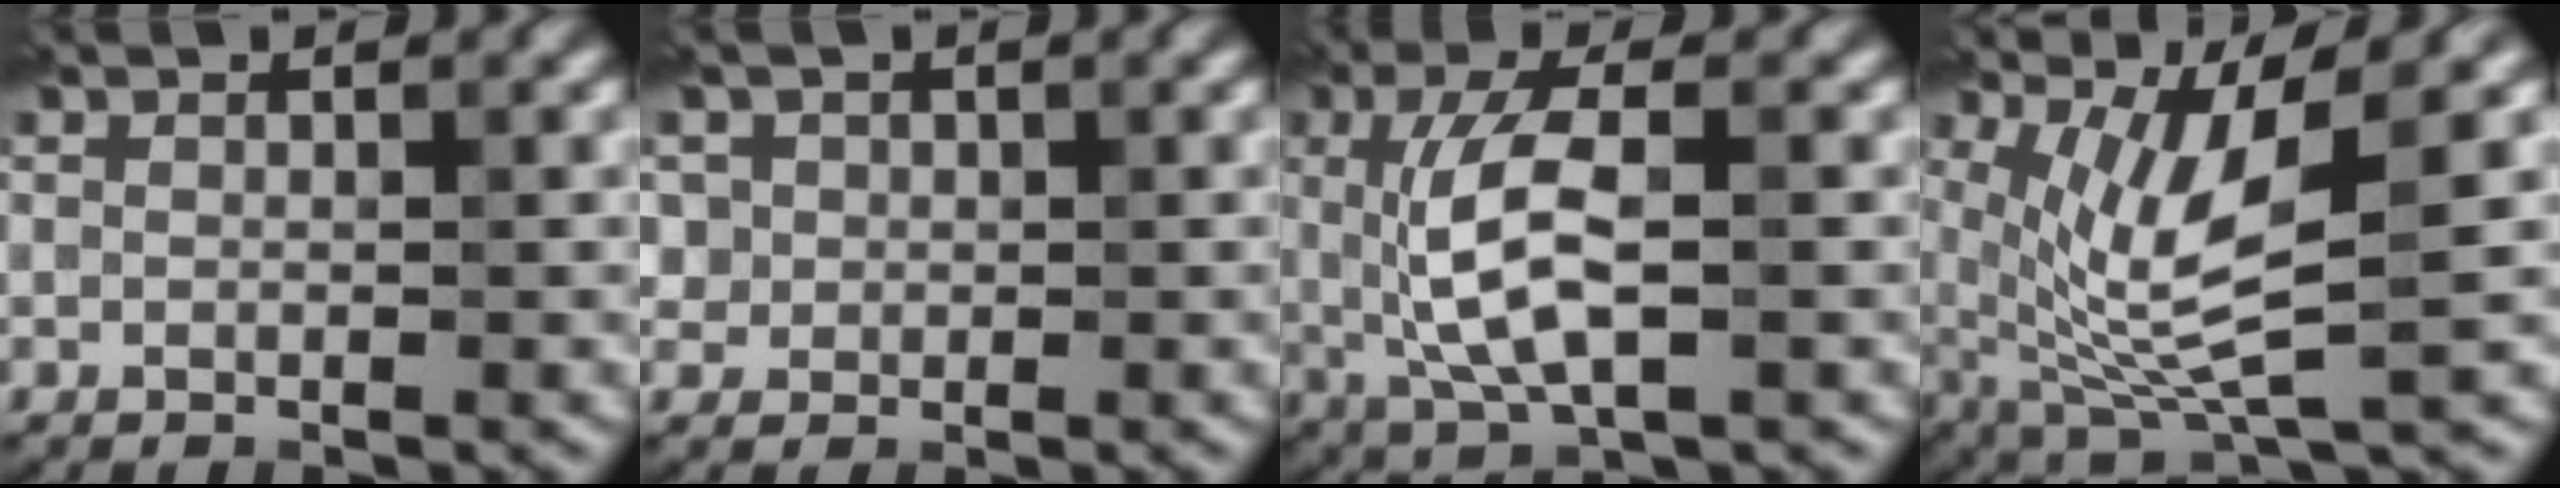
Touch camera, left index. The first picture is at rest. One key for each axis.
{"total": 3.0, "fx": 1.1, "fy": 2.7, "fz": 0.6, "tx": -0.006, "ty": 0.008, "tz": 0.019}
{"total": 6.6, "fx": 0.2, "fy": 2.3, "fz": 6.2, "tx": -0.125, "ty": -0.002, "tz": 0.003}
{"total": 7.3, "fx": 1.1, "fy": 1.8, "fz": 6.9, "tx": -0.141, "ty": -0.015, "tz": 0.029}